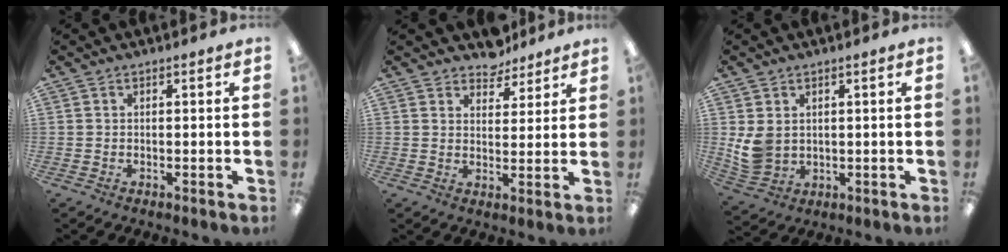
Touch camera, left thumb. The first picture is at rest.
{"total": 5.5, "force": [4.9, 2.5, 0.3], "torque": [0.001, -0.031, 0.089]}
{"total": 6.1, "force": [1.6, 4.8, 3.4], "torque": [-0.078, -0.004, 0.032]}